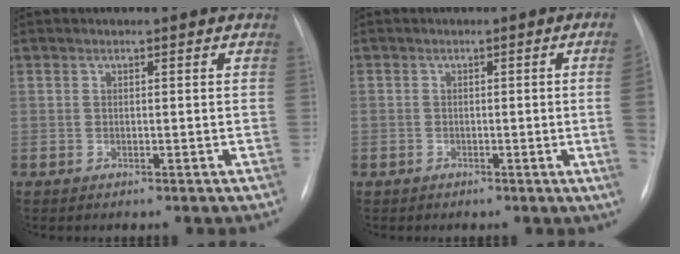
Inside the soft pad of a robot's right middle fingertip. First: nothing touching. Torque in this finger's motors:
{"motor_torque": [0.31, -0.37, -0.48, -0.21]}